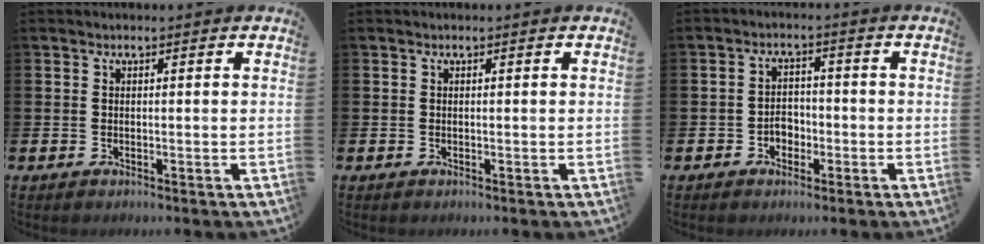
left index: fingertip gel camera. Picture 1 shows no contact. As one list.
[{"total": 0.0}, {"total": 2.7, "force": [-1.2, 2.1, 1.2], "torque": [-0.022, 0.004, -0.029]}]